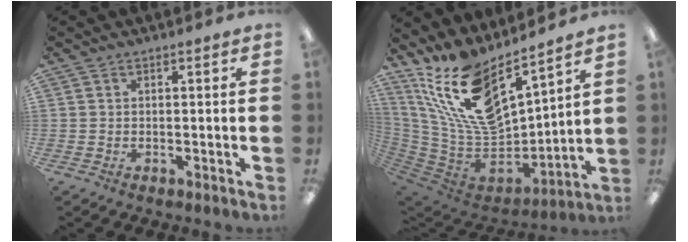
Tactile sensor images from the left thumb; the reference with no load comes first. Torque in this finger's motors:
{"motor_torque": [1.27, 0.06, 1.77, -0.96, 0.59]}